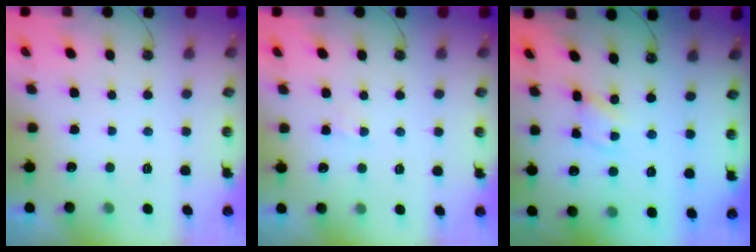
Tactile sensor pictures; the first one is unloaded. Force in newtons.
{"total": 2.8, "press": 2.8, "slide": 0.4}
{"total": 1.8, "press": 1.8, "slide": 0.2}